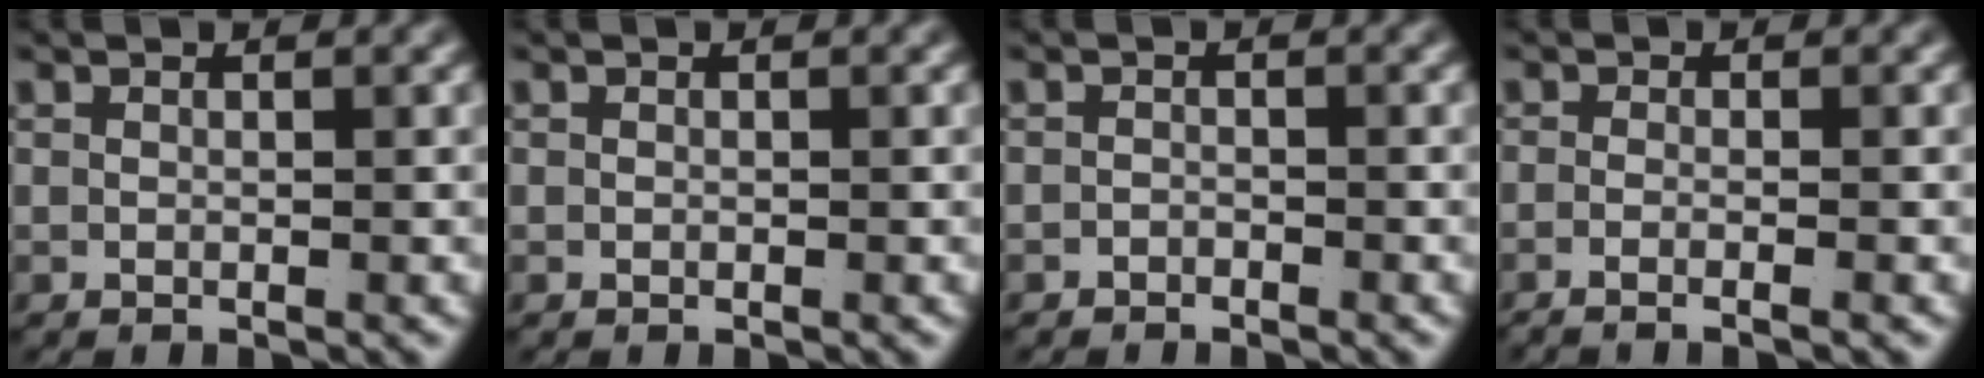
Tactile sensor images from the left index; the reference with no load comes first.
{"total": 0.0}
{"total": 1.0, "force": [-1.0, -0.2, -0.2], "torque": [0.004, -0.011, -0.012]}
{"total": 2.0, "force": [-1.6, 0.0, 1.2], "torque": [-0.032, -0.009, -0.025]}